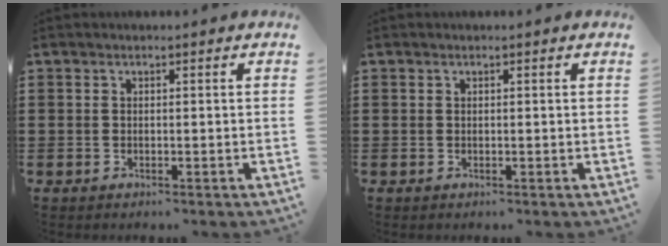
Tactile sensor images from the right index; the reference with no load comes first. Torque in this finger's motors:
{"motor_torque": [-0.16, 0.05, 0.00, -0.01]}